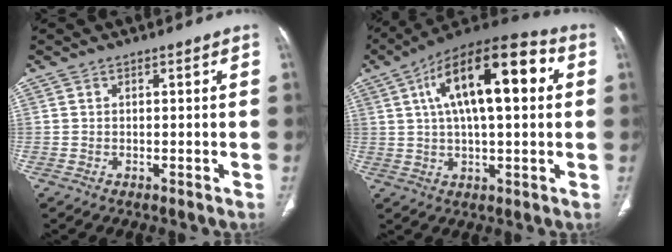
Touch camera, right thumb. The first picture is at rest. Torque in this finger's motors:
{"motor_torque": [0.03, 3.73, 2.09, 0.69, 0.52]}